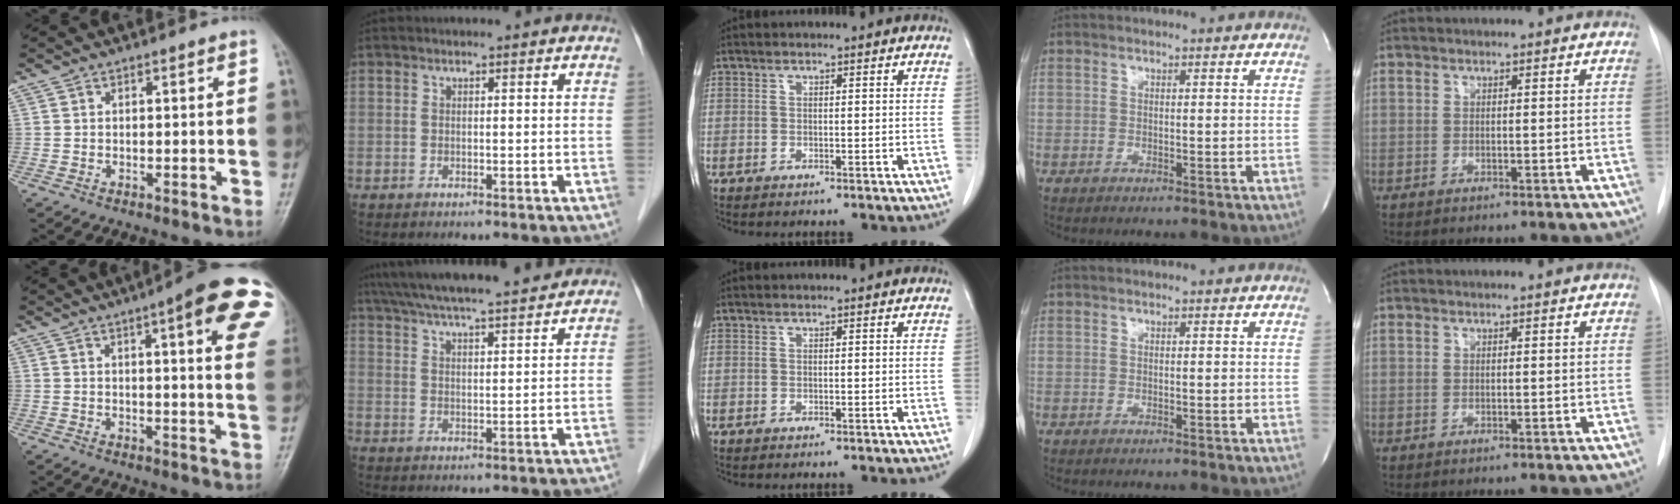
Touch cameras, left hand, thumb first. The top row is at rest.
{"thumb": {"total": 18.4, "force": [7.8, 3.7, 16.2], "torque": [-0.188, -0.016, 0.087]}, "index": {"total": 17.9, "force": [15.9, 1.4, 8.1], "torque": [-0.143, 0.036, 0.238]}}